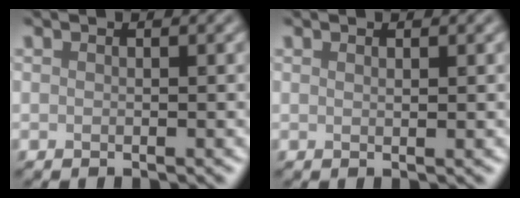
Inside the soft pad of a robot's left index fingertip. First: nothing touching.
{"total": 0.7, "force": [0.4, 0.1, 0.5], "torque": [-0.003, 0.002, 0.006]}